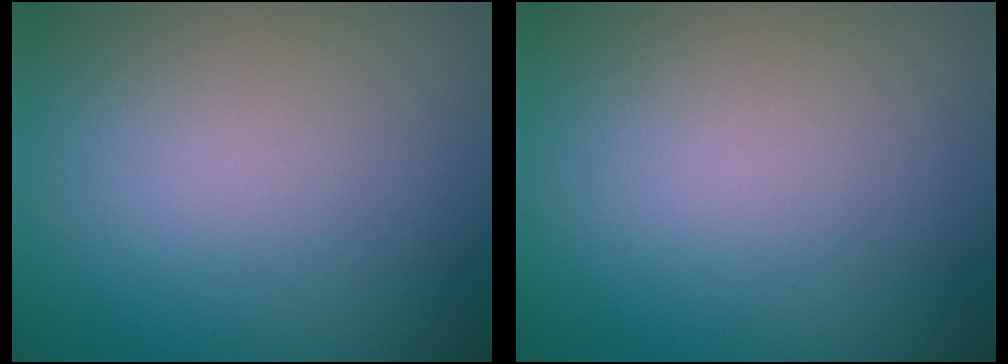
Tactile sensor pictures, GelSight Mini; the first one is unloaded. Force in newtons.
{"total": 0.0}